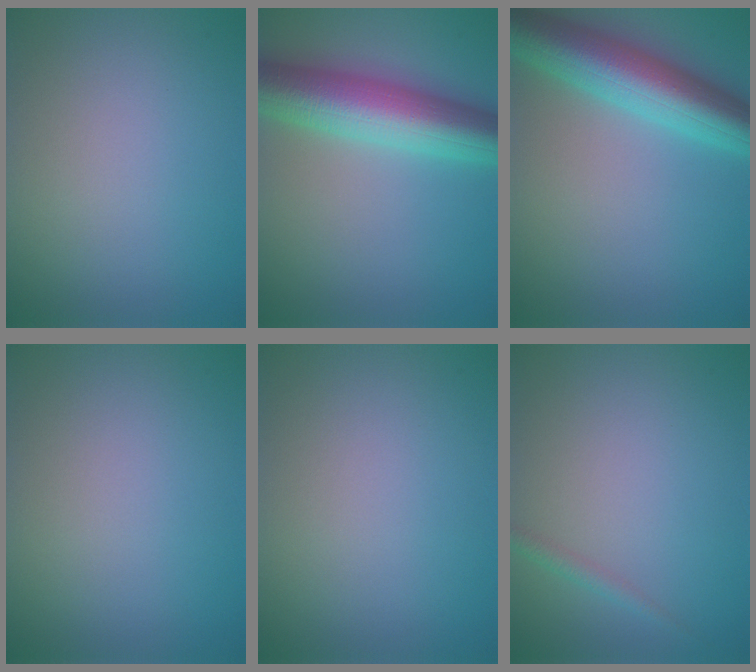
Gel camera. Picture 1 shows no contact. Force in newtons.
{"total": 9.6, "press": 9.6, "slide": 0.1}
{"total": 9.0, "press": 9.0, "slide": 0.2}
{"total": 0.0}
{"total": 0.0}
{"total": 1.1, "press": 1.1, "slide": 0.0}